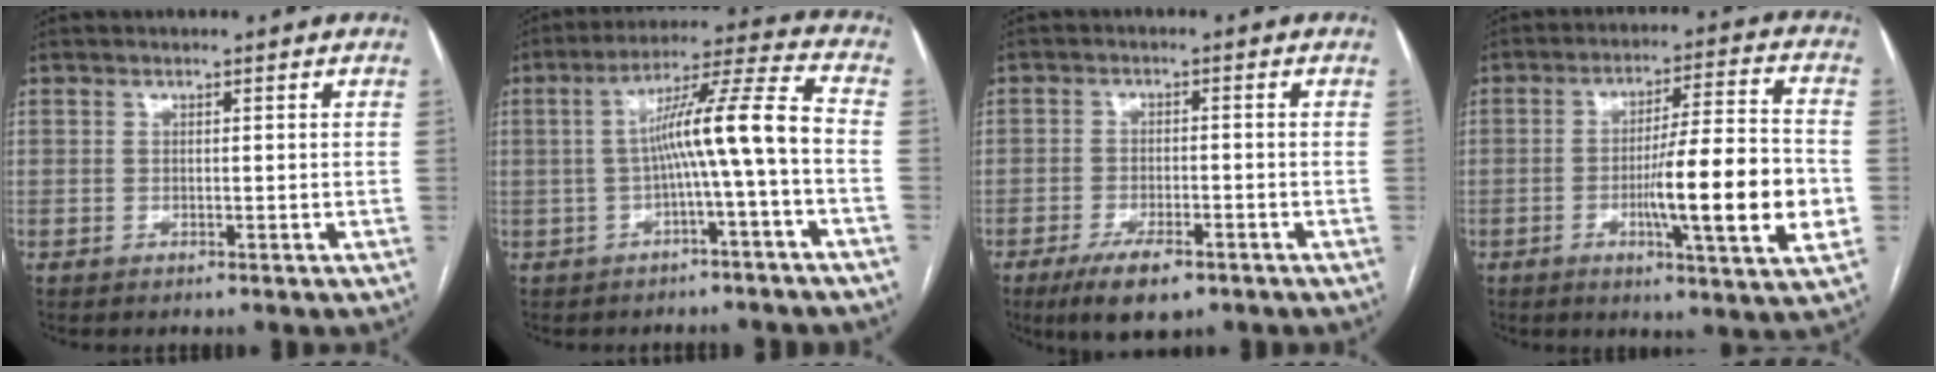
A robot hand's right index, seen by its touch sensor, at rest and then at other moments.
{"total": 10.3, "force": [-1.6, -0.9, 10.1], "torque": [-0.166, 0.031, -0.024]}
{"total": 7.1, "force": [-4.6, 2.3, 4.9], "torque": [-0.087, -0.010, -0.072]}
{"total": 15.6, "force": [-3.4, 0.6, 15.2], "torque": [-0.236, -0.007, -0.054]}